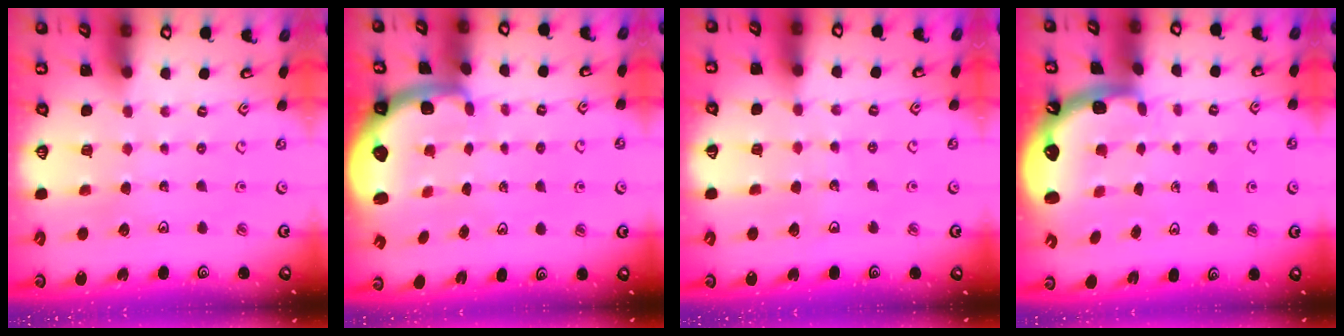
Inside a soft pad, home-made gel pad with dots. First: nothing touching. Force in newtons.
{"total": 1.7, "press": 1.6, "slide": 0.4}
{"total": 3.4, "press": 3.4, "slide": 0.3}
{"total": 1.5, "press": 1.4, "slide": 0.6}